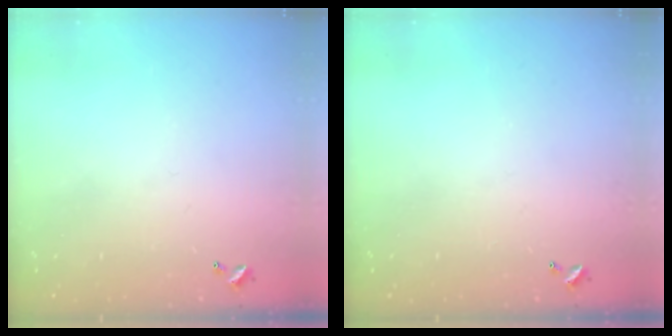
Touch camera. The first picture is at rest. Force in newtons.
{"total": 0.0}